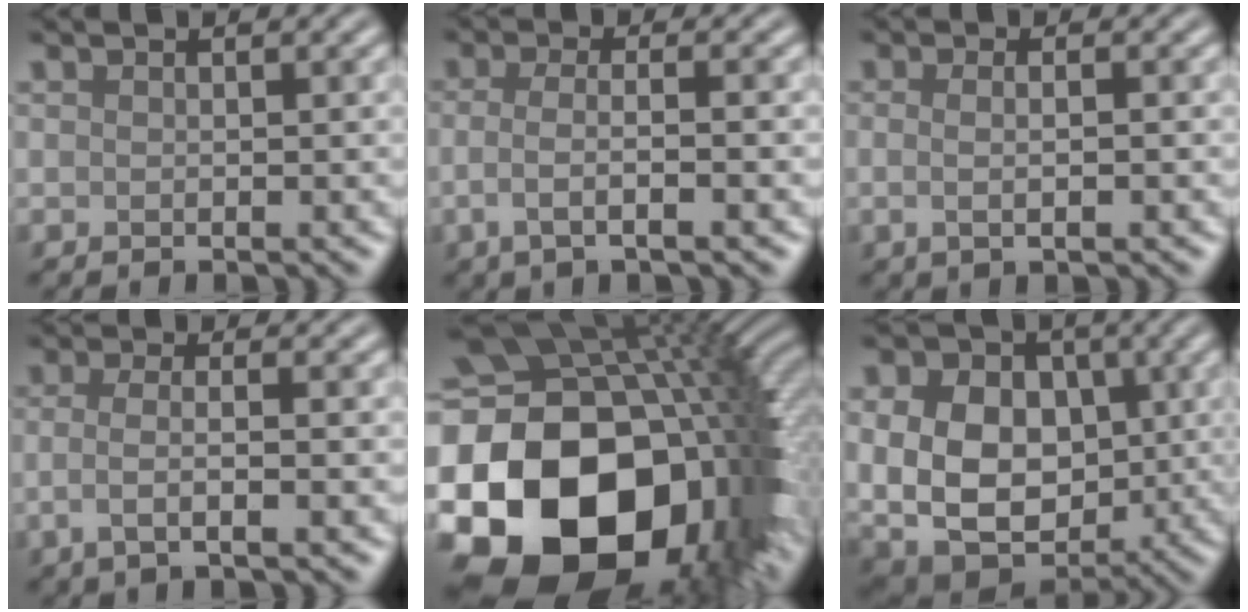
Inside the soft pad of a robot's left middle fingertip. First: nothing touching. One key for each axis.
{"total": 3.6, "fx": -0.9, "fy": 1.2, "fz": 3.3, "tx": -0.058, "ty": -0.005, "tz": -0.023}
{"total": 2.8, "fx": 0.1, "fy": 1.2, "fz": 2.5, "tx": -0.025, "ty": -0.003, "tz": -0.012}
{"total": 3.4, "fx": -0.6, "fy": 1.2, "fz": 3.1, "tx": -0.054, "ty": -0.007, "tz": -0.018}
{"total": 23.3, "fx": -5.3, "fy": 17.8, "fz": 14.0, "tx": -0.261, "ty": -0.062, "tz": -0.106}
{"total": 14.4, "fx": 1.3, "fy": 11.1, "fz": 9.1, "tx": -0.160, "ty": 0.020, "tz": 0.019}